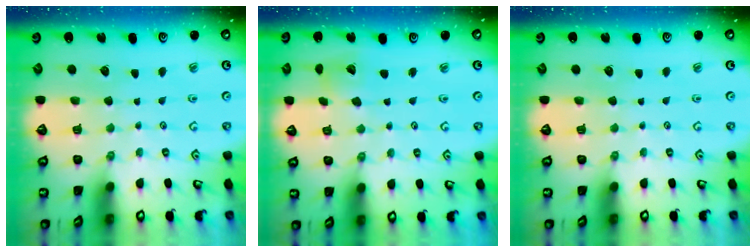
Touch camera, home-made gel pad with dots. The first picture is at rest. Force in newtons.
{"total": 4.0, "press": 4.0, "slide": 0.4}
{"total": 0.0}